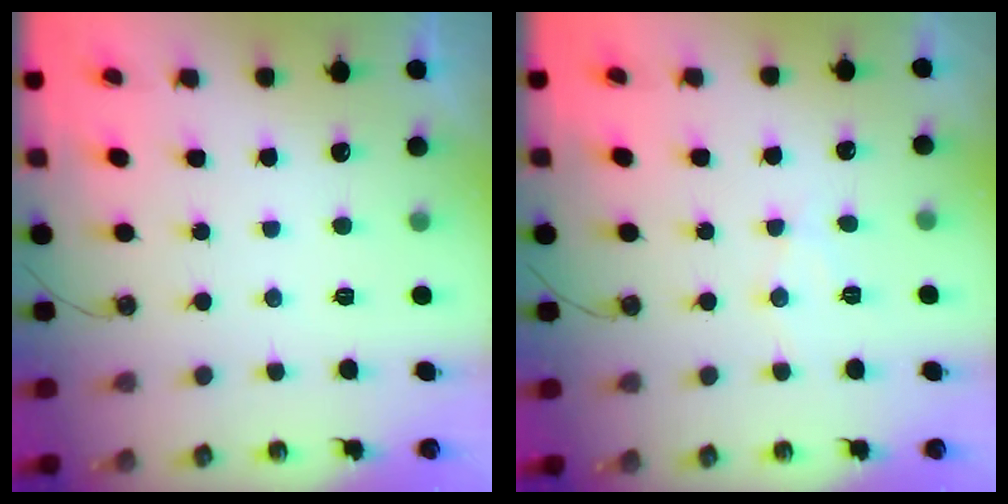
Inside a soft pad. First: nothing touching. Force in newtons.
{"total": 6.8, "press": 6.8, "slide": 0.3}